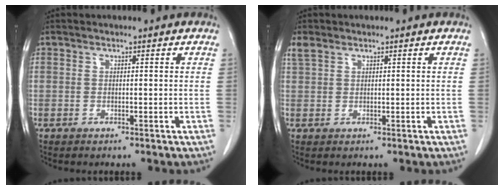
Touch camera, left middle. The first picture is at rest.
{"total": 1.6, "force": [1.2, 0.8, 0.7], "torque": [-0.023, 0.014, 0.030]}